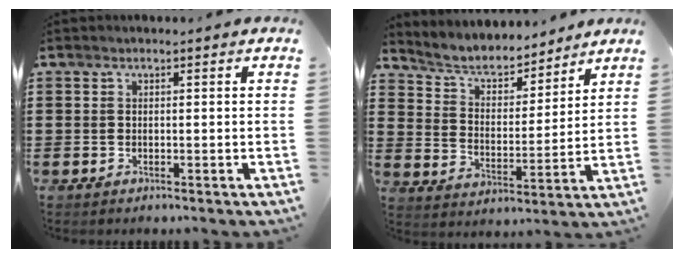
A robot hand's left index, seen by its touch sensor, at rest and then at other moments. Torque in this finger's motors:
{"motor_torque": [0.19, -0.19, 0.17, 0.04]}